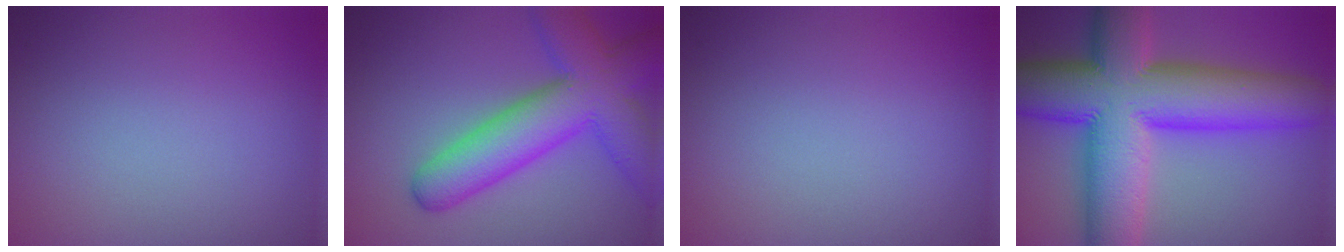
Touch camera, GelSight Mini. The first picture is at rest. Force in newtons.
{"total": 8.8, "press": 8.8, "slide": 0.4}
{"total": 0.0}
{"total": 15.6, "press": 15.6, "slide": 0.3}